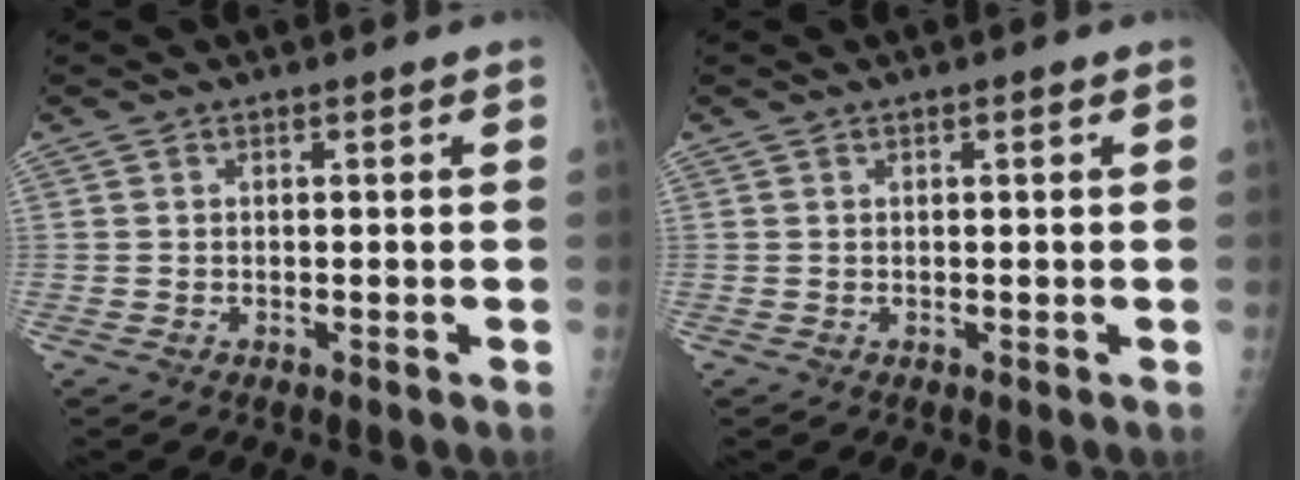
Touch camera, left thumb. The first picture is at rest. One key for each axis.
{"total": 0.8, "fx": 0.3, "fy": 0.3, "fz": 0.7, "tx": -0.010, "ty": 0.002, "tz": 0.004}